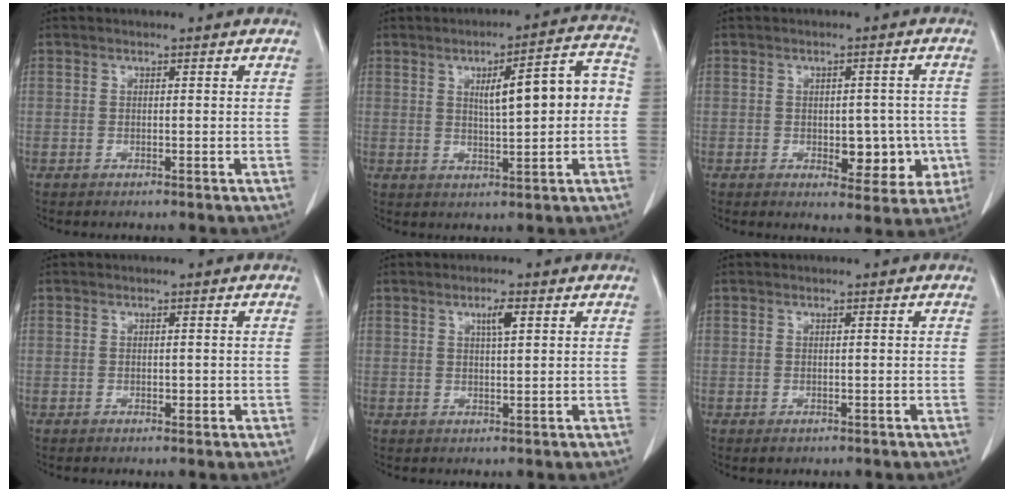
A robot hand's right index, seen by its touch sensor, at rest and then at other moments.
{"total": 10.1, "force": [0.8, 2.0, 9.9], "torque": [-0.137, 0.031, 0.015]}
{"total": 7.4, "force": [-1.5, 4.1, 6.0], "torque": [-0.055, 0.008, -0.008]}
{"total": 1.0, "force": [-0.2, 0.7, 0.7], "torque": [-0.009, 0.001, -0.001]}
{"total": 2.6, "force": [1.2, 0.3, 2.3], "torque": [-0.039, -0.001, 0.020]}
{"total": 0.6, "force": [-0.2, 0.5, 0.4], "torque": [-0.005, 0.001, 0.001]}